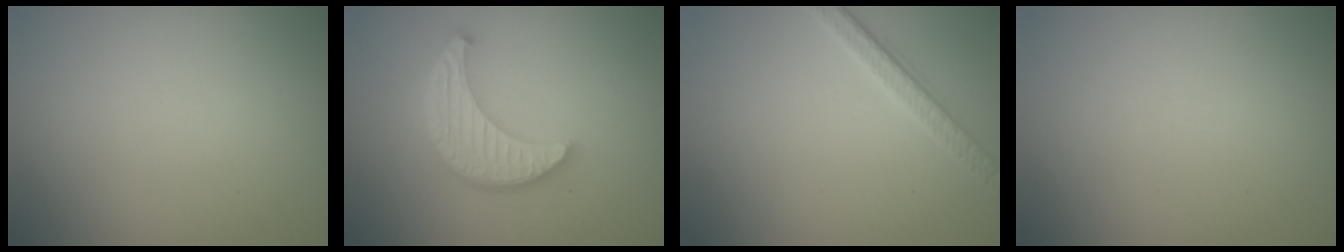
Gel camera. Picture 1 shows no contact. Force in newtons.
{"total": 5.5, "press": 4.2, "slide": 3.4}
{"total": 2.6, "press": 2.0, "slide": 1.7}
{"total": 0.0}